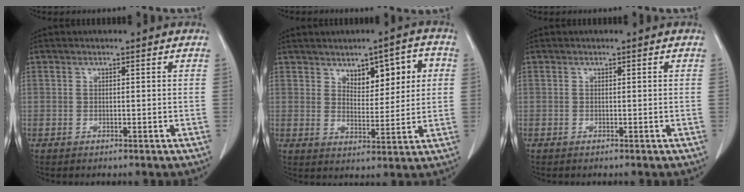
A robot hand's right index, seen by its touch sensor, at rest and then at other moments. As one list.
[{"total": 8.0, "force": [3.1, 3.3, 6.7], "torque": [-0.087, 0.015, 0.050]}, {"total": 0.0}]